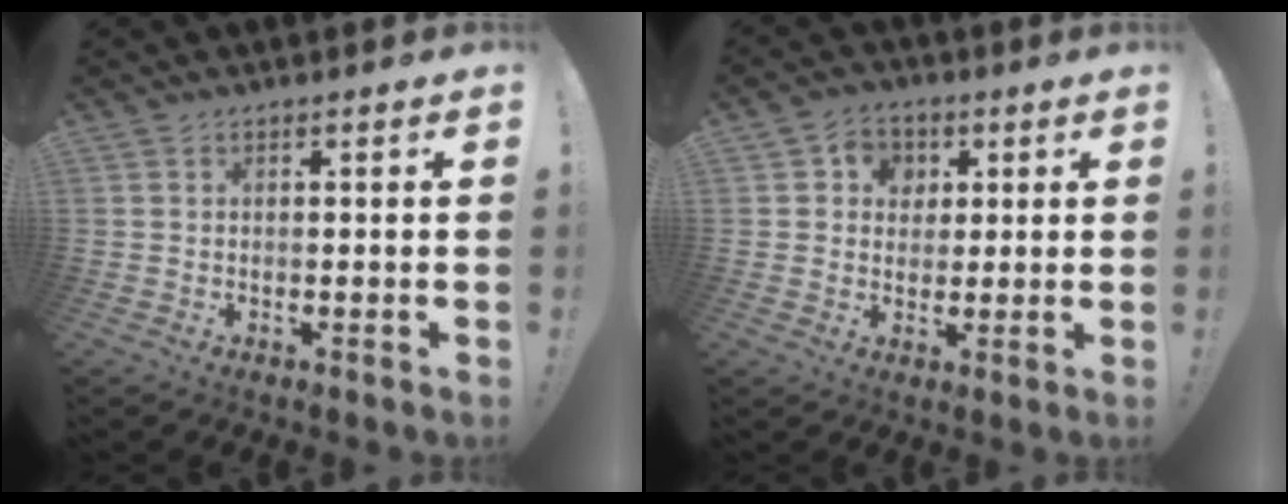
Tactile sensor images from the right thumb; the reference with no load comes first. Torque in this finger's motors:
{"motor_torque": [0.09, 0.10, 0.03, 0.05, 0.00]}